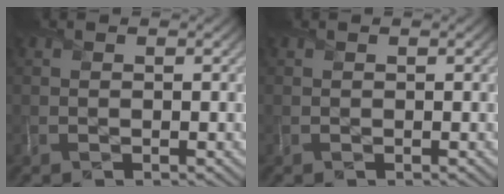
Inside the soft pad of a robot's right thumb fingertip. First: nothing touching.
{"total": 0.0}